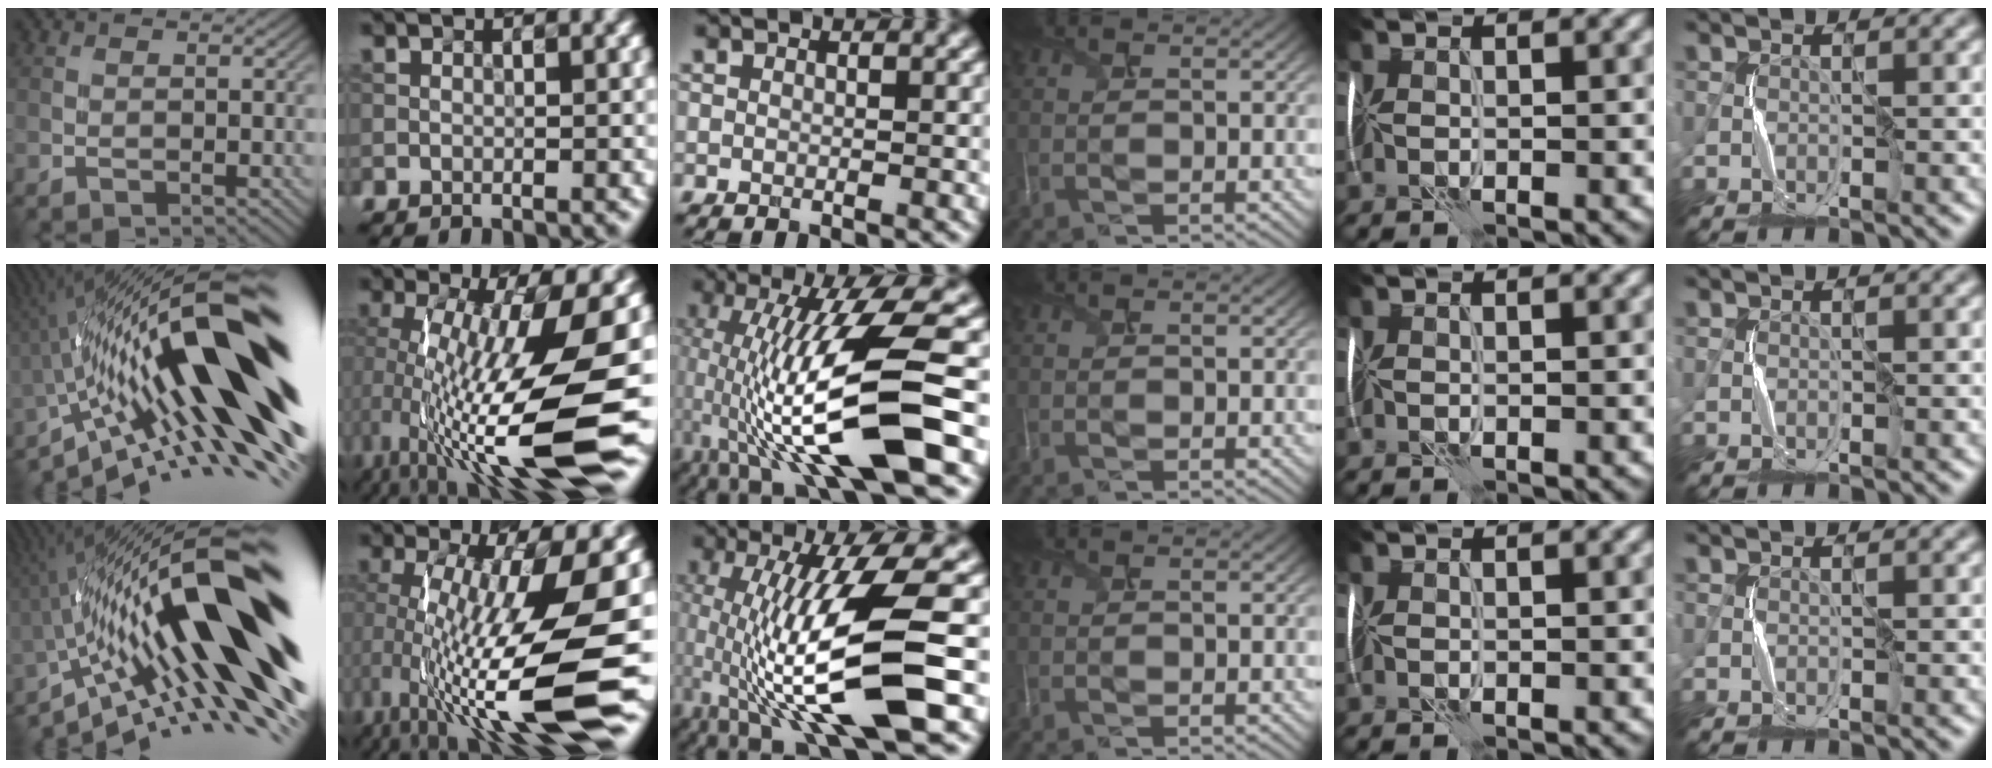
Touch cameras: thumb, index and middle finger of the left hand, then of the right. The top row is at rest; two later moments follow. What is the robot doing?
{"motion": "shake", "object": "plastic piggy bank"}